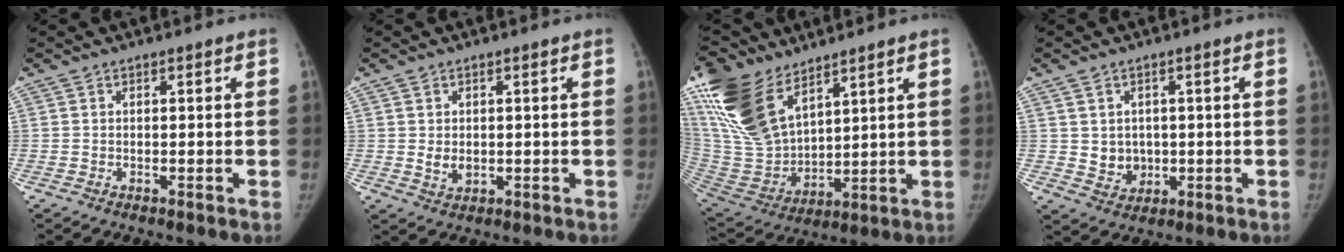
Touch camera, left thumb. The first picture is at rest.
{"total": 2.4, "force": [0.0, 1.8, 1.6], "torque": [-0.022, -0.014, 0.007]}
{"total": 21.1, "force": [12.9, 10.8, 12.7], "torque": [-0.268, -0.045, 0.264]}
{"total": 4.4, "force": [0.2, 3.9, 1.9], "torque": [-0.010, -0.011, 0.014]}